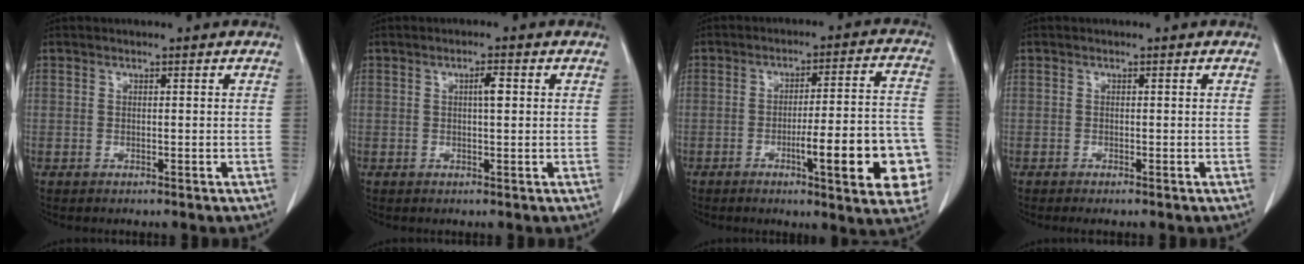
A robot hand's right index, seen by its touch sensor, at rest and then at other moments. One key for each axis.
{"total": 2.1, "fx": 0.5, "fy": 0.3, "fz": 2.0, "tx": -0.034, "ty": 0.003, "tz": 0.007}
{"total": 16.2, "fx": -5.2, "fy": 2.1, "fz": 15.2, "tx": -0.139, "ty": 0.019, "tz": -0.060}
{"total": 0.7, "fx": -0.6, "fy": 0.0, "fz": 0.4, "tx": -0.006, "ty": -0.002, "tz": -0.008}